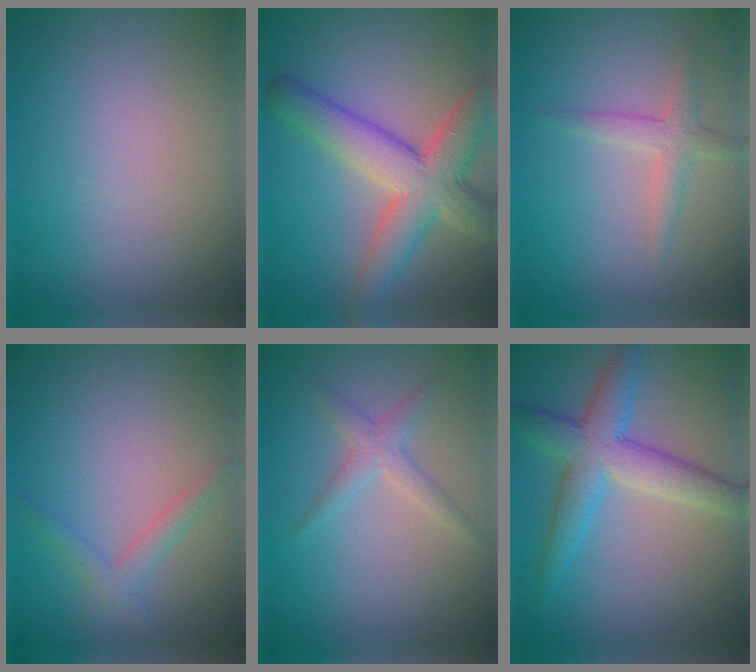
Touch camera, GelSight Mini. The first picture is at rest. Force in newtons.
{"total": 7.1, "press": 7.1, "slide": 0.4}
{"total": 2.1, "press": 2.1, "slide": 0.1}
{"total": 1.8, "press": 1.8, "slide": 0.1}
{"total": 1.9, "press": 1.9, "slide": 0.1}
{"total": 5.4, "press": 5.4, "slide": 0.1}